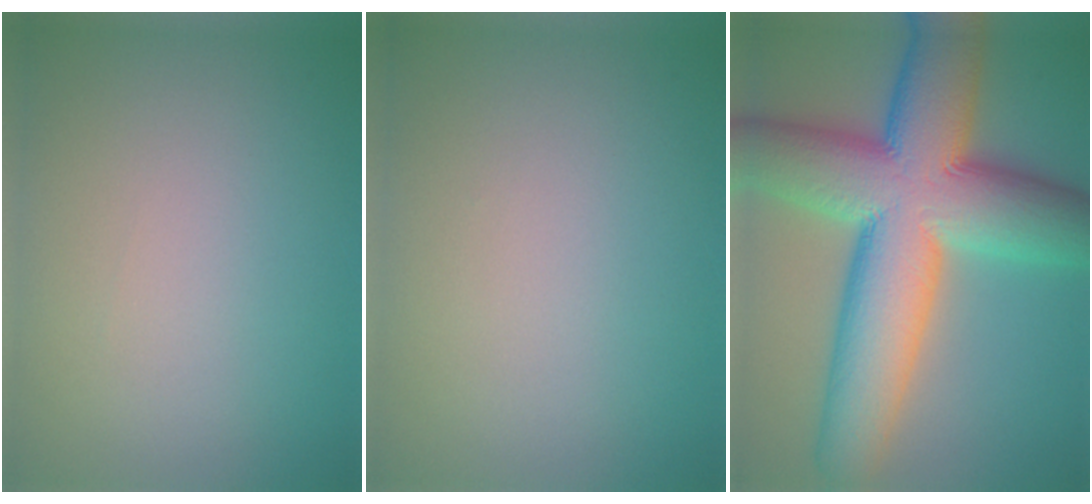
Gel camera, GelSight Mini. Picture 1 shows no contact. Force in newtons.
{"total": 0.0}
{"total": 15.9, "press": 15.9, "slide": 0.6}